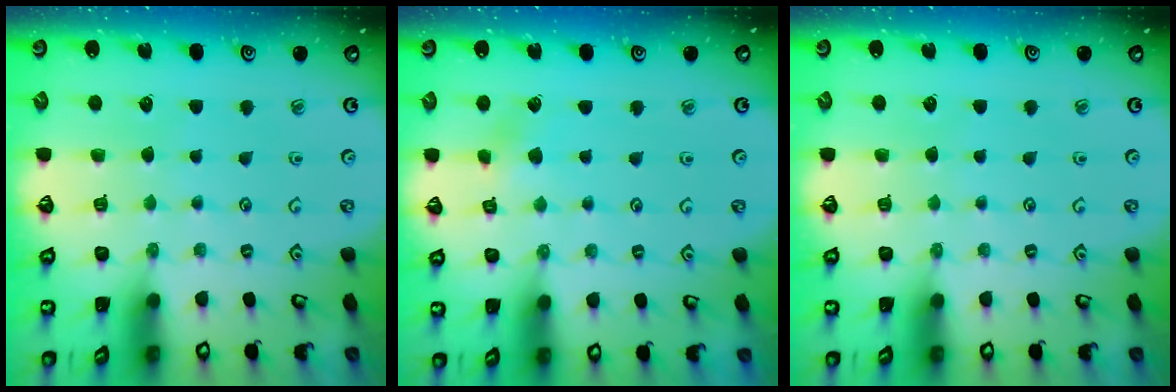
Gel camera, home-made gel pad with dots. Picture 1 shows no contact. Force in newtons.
{"total": 3.6, "press": 3.5, "slide": 0.3}
{"total": 0.0}